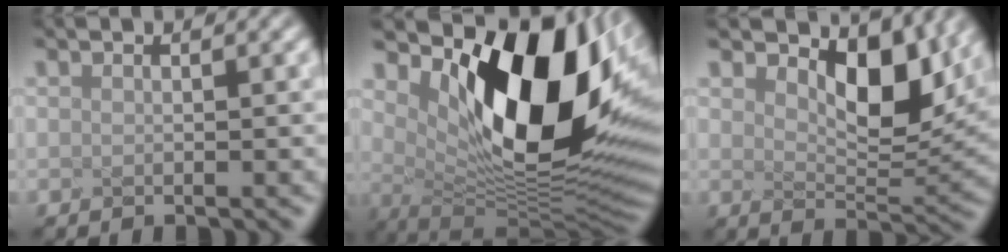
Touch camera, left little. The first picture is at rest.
{"total": 13.1, "force": [3.2, 6.4, 10.9], "torque": [-0.178, -0.019, 0.091]}
{"total": 4.4, "force": [2.1, 2.0, 3.3], "torque": [-0.072, -0.012, 0.052]}